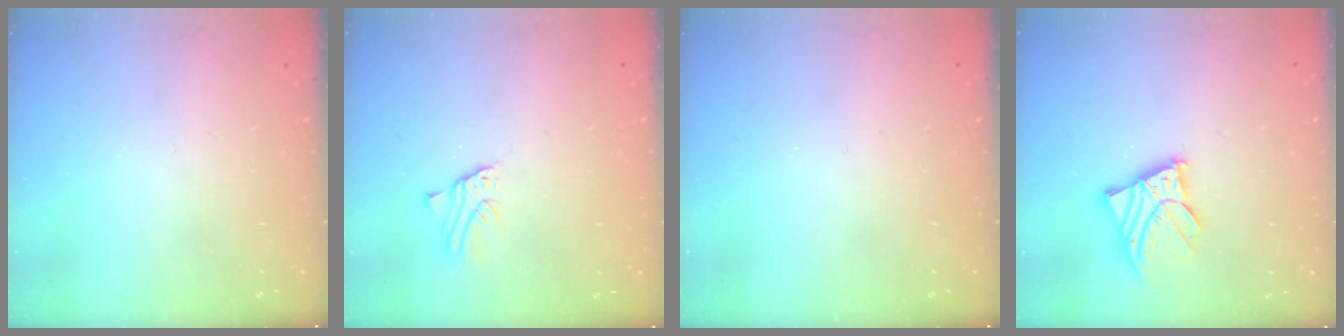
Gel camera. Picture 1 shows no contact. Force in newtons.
{"total": 1.7, "press": 1.6, "slide": 0.2}
{"total": 0.0}
{"total": 9.0, "press": 8.9, "slide": 1.0}